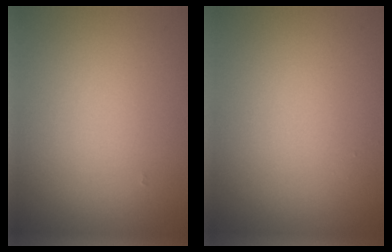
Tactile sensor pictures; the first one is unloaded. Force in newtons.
{"total": 0.0}